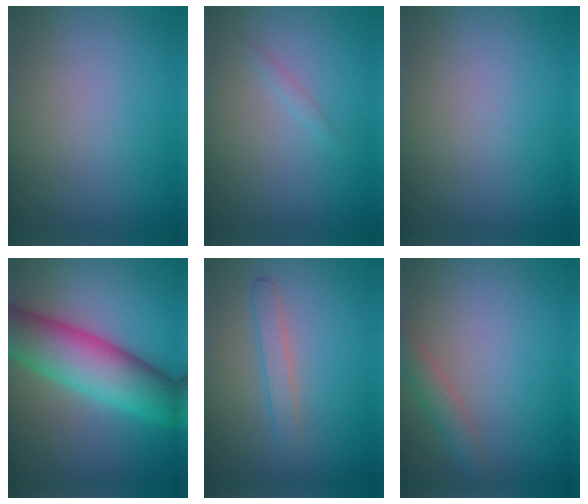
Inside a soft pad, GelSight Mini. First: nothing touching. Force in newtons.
{"total": 0.6, "press": 0.6, "slide": 0.0}
{"total": 0.0}
{"total": 9.3, "press": 9.3, "slide": 0.3}
{"total": 1.8, "press": 1.8, "slide": 0.1}
{"total": 1.9, "press": 1.9, "slide": 0.0}